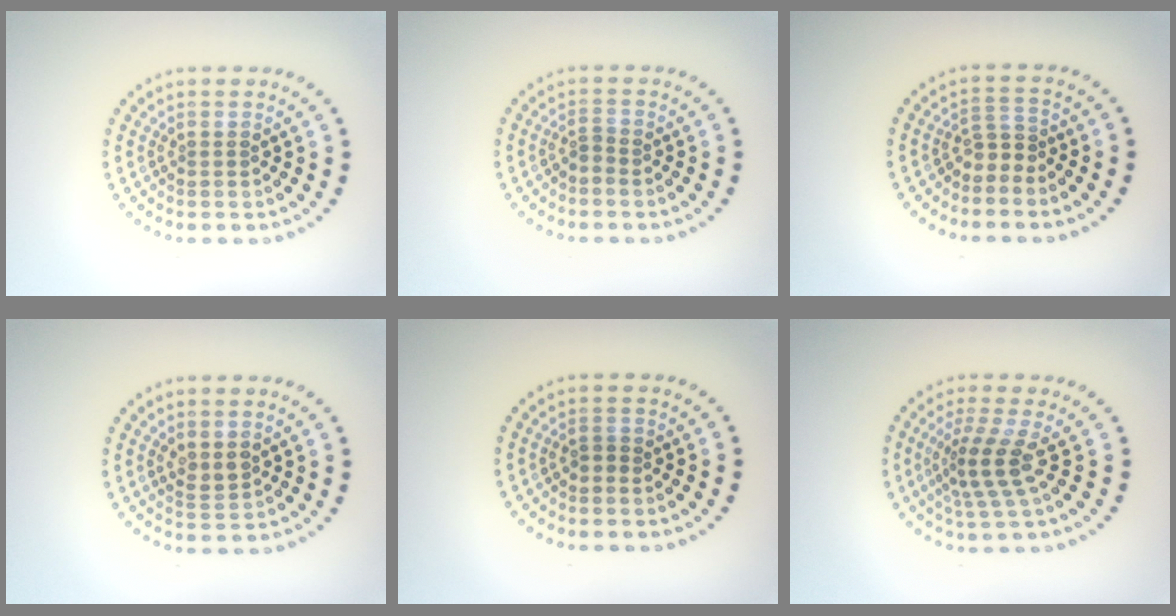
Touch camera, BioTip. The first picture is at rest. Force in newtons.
{"total": 1.0, "press": 0.4, "slide": 0.9}
{"total": 1.8, "press": 1.1, "slide": 1.4}
{"total": 1.5, "press": 1.4, "slide": 0.5}
{"total": 0.8, "press": 0.7, "slide": 0.4}
{"total": 3.3, "press": 2.3, "slide": 2.4}